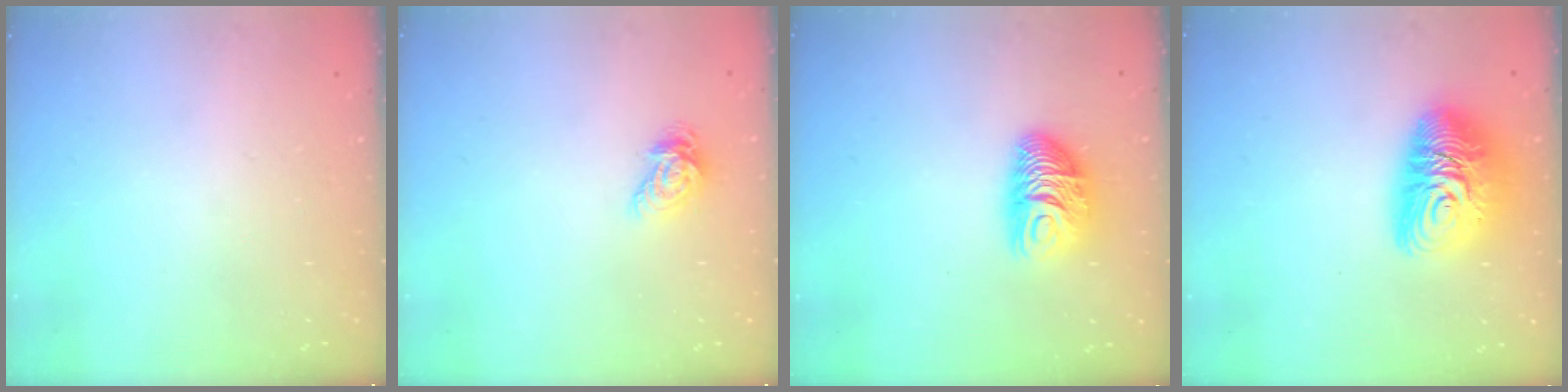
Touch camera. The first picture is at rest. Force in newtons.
{"total": 6.6, "press": 6.6, "slide": 0.2}
{"total": 9.6, "press": 9.6, "slide": 0.3}
{"total": 13.9, "press": 13.9, "slide": 1.1}